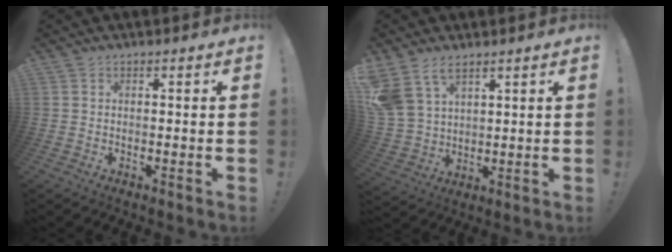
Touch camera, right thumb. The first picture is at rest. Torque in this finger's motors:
{"motor_torque": [1.69, 1.84, 1.60, 0.92, 0.16]}